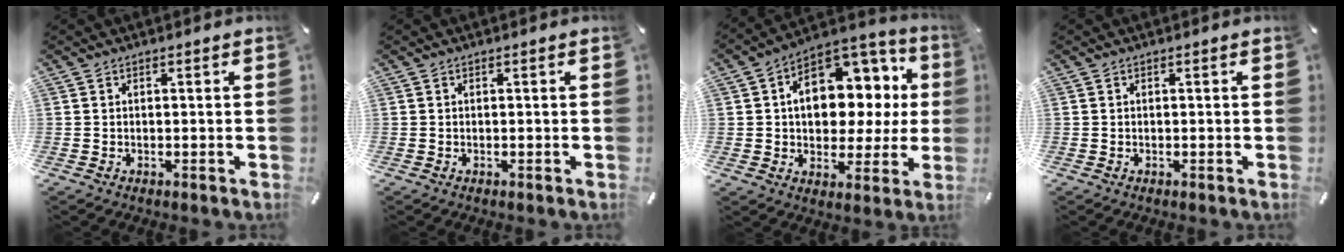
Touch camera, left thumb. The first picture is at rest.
{"total": 0.0}
{"total": 14.4, "force": [2.3, 10.5, 9.6], "torque": [-0.137, -0.014, 0.046]}
{"total": 0.0}